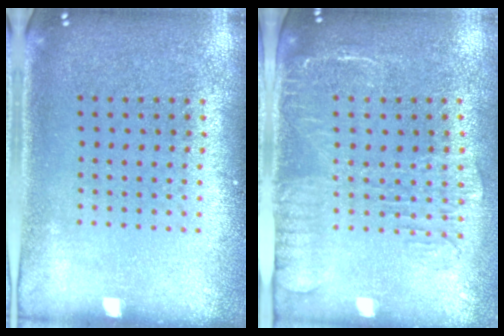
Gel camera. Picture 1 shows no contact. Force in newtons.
{"total": 1.9, "press": 1.6, "slide": 1.0}